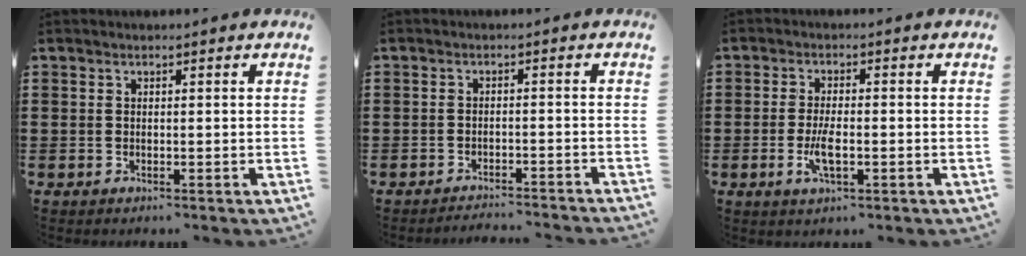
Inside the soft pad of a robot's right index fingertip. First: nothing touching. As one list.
[{"total": 2.3, "force": [-2.3, -0.2, 0.2], "torque": [-0.007, 0.000, -0.049]}, {"total": 4.4, "force": [-1.2, 1.4, 4.0], "torque": [-0.081, -0.002, -0.025]}]